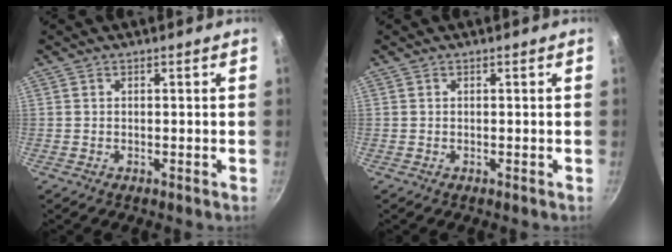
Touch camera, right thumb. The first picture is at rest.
{"total": 0.0}